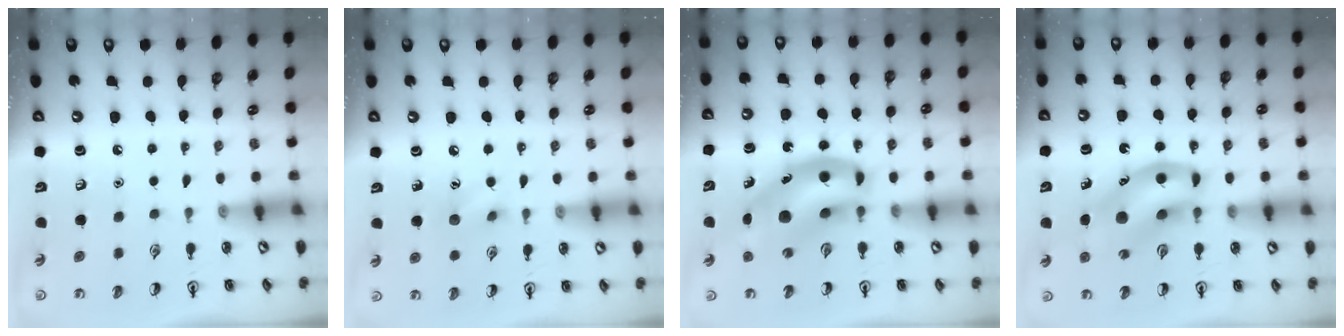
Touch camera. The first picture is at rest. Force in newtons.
{"total": 6.6, "press": 6.4, "slide": 1.9}
{"total": 13.7, "press": 13.1, "slide": 4.0}
{"total": 11.1, "press": 10.8, "slide": 2.6}